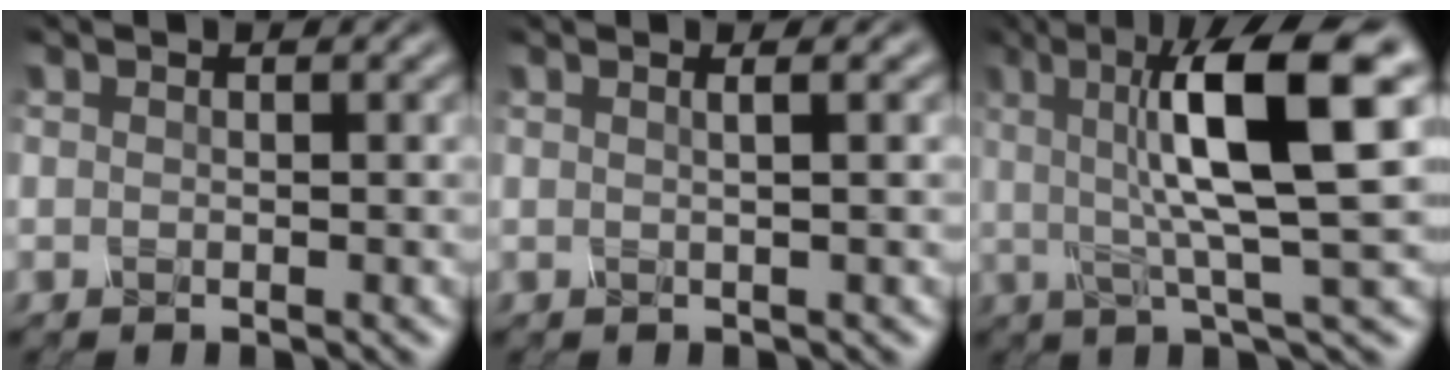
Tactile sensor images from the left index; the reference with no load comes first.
{"total": 2.6, "force": [1.0, 1.2, 2.1], "torque": [-0.010, 0.013, -0.019]}
{"total": 10.8, "force": [2.4, 2.2, 10.3], "torque": [-0.143, 0.005, 0.039]}